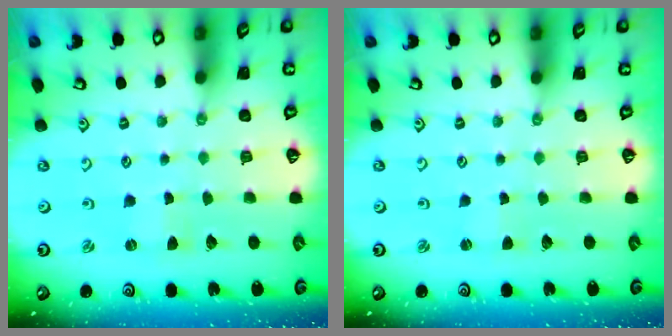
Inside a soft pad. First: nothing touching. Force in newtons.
{"total": 1.0, "press": 1.0, "slide": 0.2}